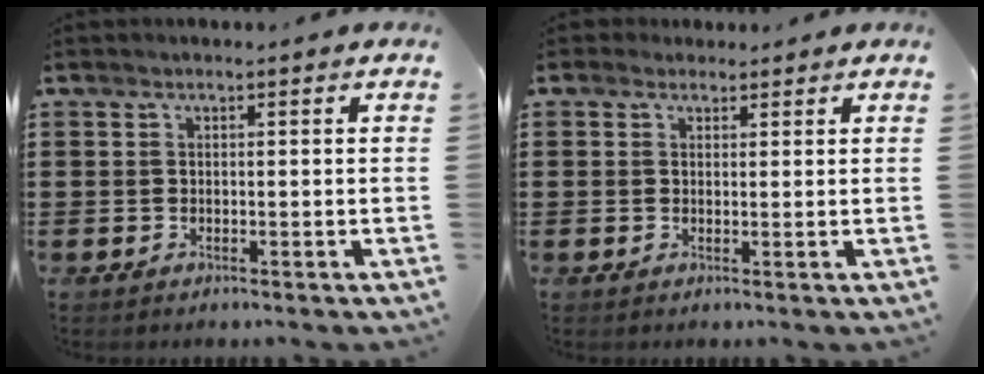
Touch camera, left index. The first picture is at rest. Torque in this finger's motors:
{"motor_torque": [0.04, -0.09, 0.00, -0.01]}